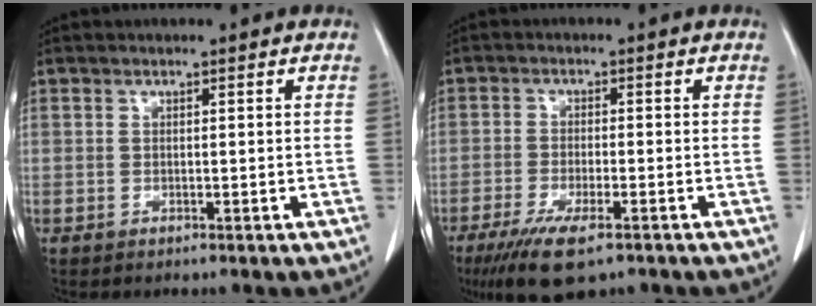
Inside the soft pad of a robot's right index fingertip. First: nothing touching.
{"total": 8.6, "force": [-5.6, 1.8, 6.2], "torque": [-0.110, -0.020, -0.090]}